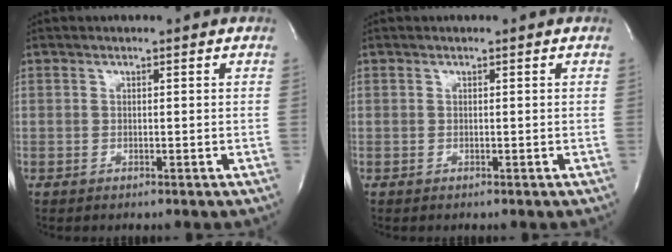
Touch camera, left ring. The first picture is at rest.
{"total": 0.0}